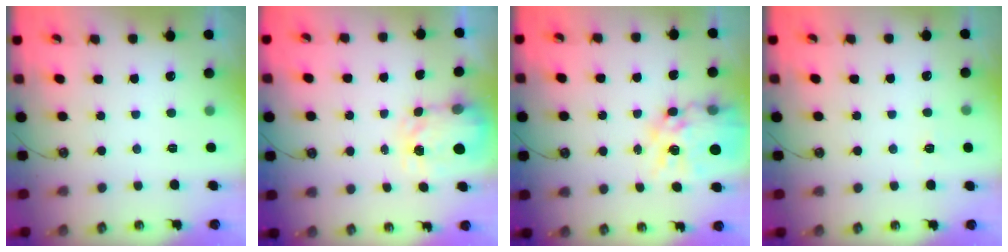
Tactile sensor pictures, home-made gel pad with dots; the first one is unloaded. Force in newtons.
{"total": 3.9, "press": 3.9, "slide": 0.6}
{"total": 16.9, "press": 16.8, "slide": 1.6}
{"total": 2.7, "press": 2.7, "slide": 0.3}